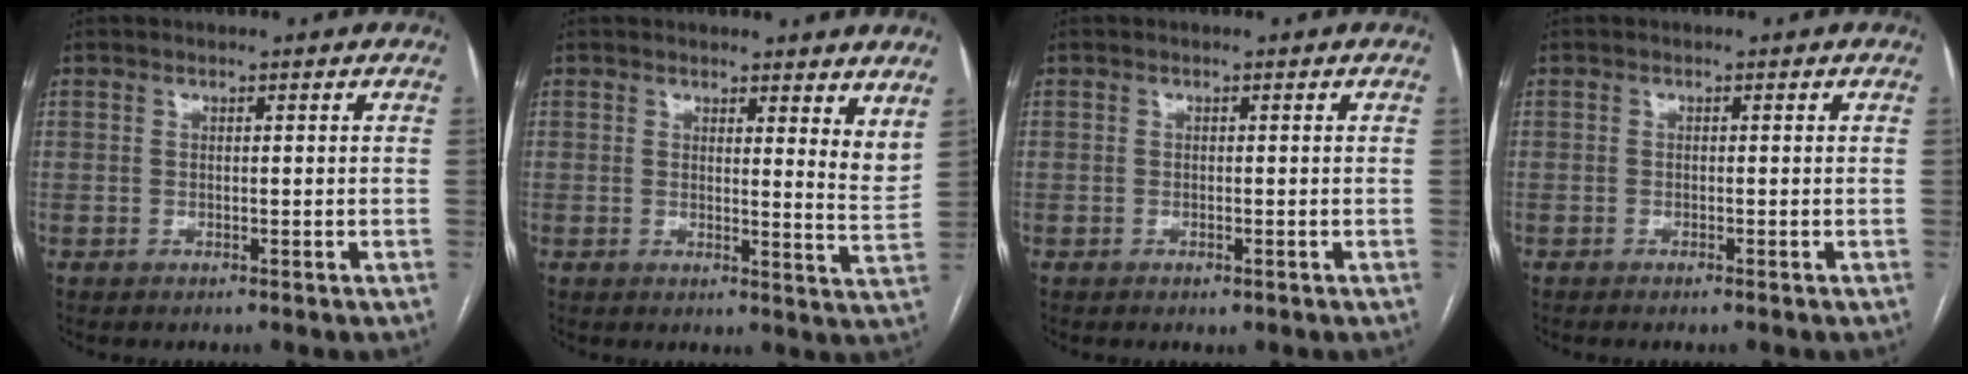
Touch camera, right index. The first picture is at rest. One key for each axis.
{"total": 5.5, "fx": 4.6, "fy": 0.8, "fz": 2.9, "tx": -0.032, "ty": -0.032, "tz": 0.040}
{"total": 0.7, "fx": -0.4, "fy": 0.3, "fz": 0.4, "tx": -0.003, "ty": 0.000, "tz": -0.003}
{"total": 0.8, "fx": -0.6, "fy": -0.1, "fz": 0.5, "tx": -0.007, "ty": 0.000, "tz": -0.011}